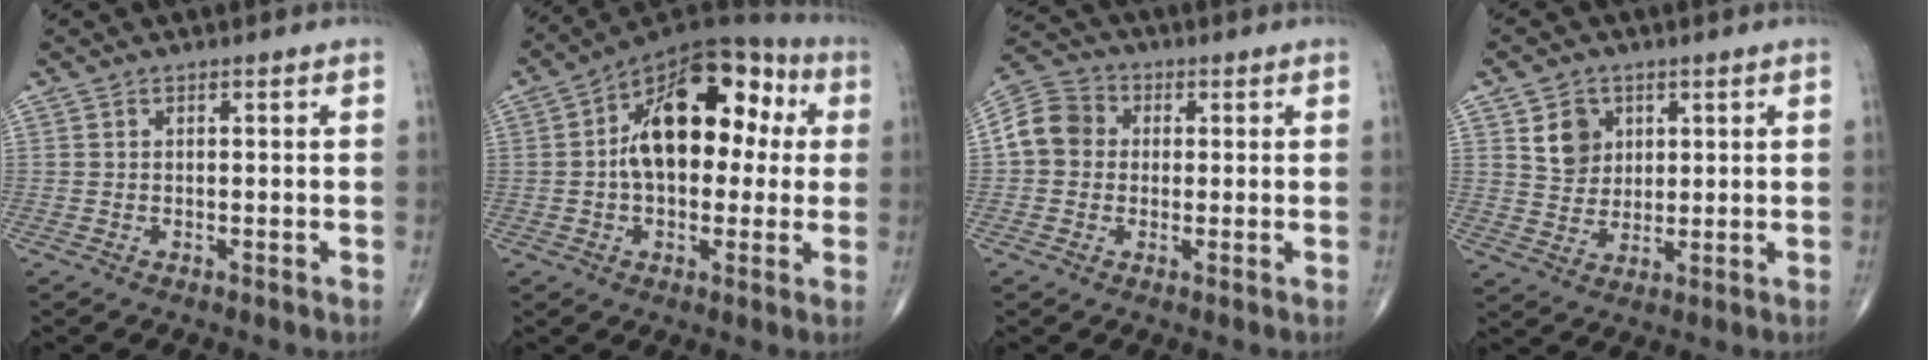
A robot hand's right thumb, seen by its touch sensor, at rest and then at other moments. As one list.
[{"total": 19.0, "force": [2.7, 10.9, 15.3], "torque": [-0.205, 0.040, 0.030]}, {"total": 7.9, "force": [0.4, 6.9, 3.8], "torque": [-0.058, 0.023, -0.007]}, {"total": 6.4, "force": [2.5, 5.3, 2.6], "torque": [-0.022, -0.014, 0.049]}]